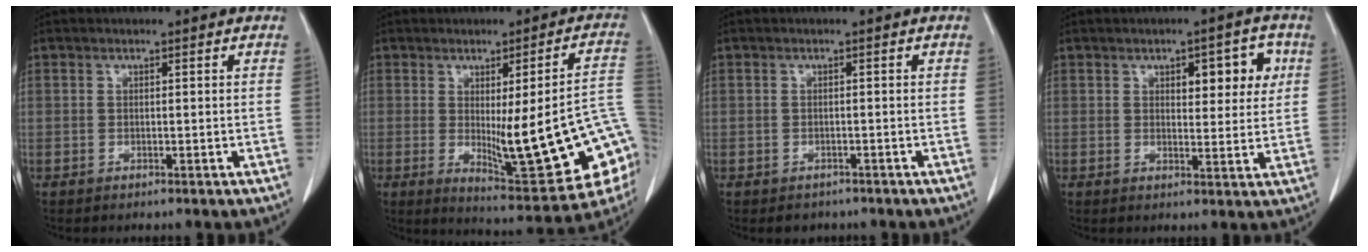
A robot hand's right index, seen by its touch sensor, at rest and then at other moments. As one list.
[{"total": 20.7, "force": [-3.4, 3.3, 20.1], "torque": [-0.195, 0.000, -0.026]}, {"total": 2.0, "force": [-1.5, 1.3, 0.1], "torque": [-0.006, 0.002, -0.019]}, {"total": 6.6, "force": [2.4, 2.7, 5.5], "torque": [-0.061, 0.009, 0.031]}]